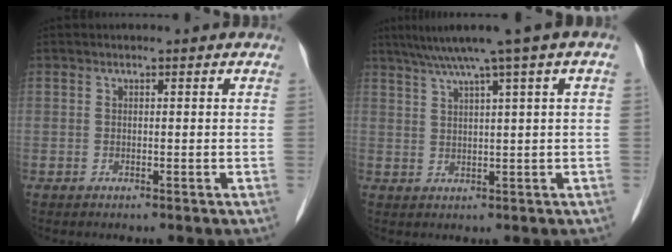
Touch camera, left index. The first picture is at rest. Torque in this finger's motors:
{"motor_torque": [-0.98, -0.87, -0.40, 0.00]}